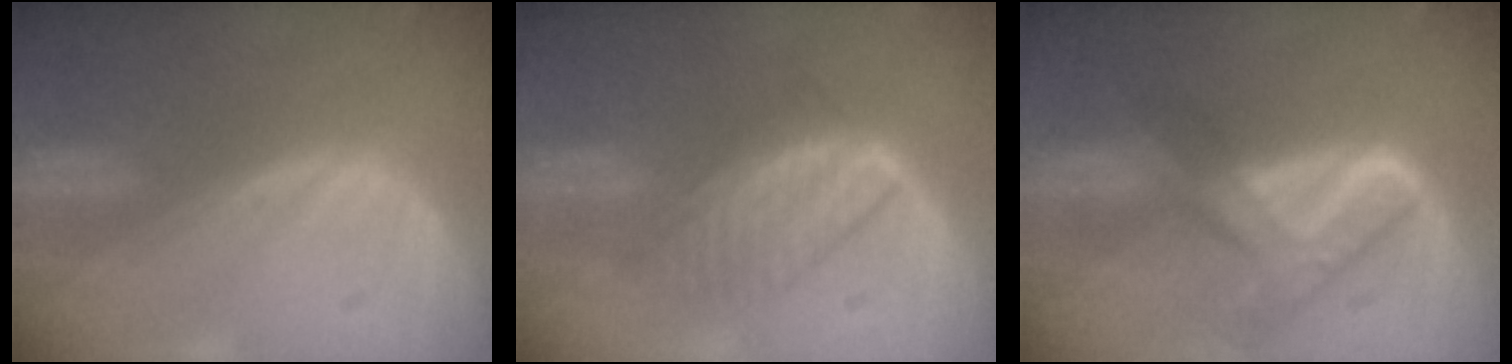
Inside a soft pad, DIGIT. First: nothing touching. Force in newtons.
{"total": 6.7, "press": 6.4, "slide": 1.8}
{"total": 7.8, "press": 6.7, "slide": 4.1}